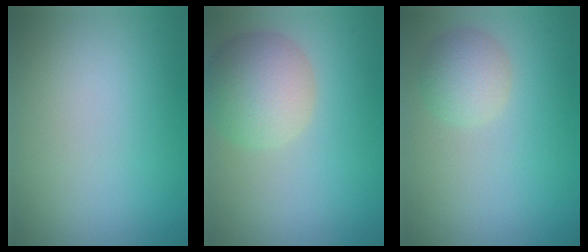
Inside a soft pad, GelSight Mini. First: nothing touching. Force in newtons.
{"total": 5.4, "press": 5.4, "slide": 0.4}
{"total": 2.7, "press": 2.7, "slide": 0.1}